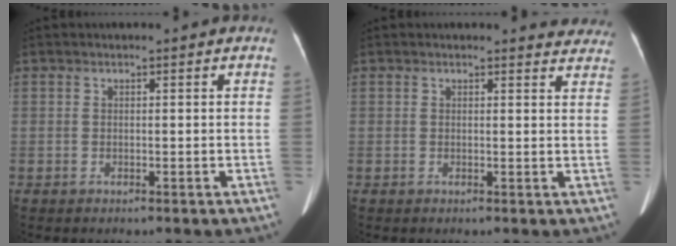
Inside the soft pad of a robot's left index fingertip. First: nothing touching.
{"total": 5.3, "force": [5.1, 1.5, 0.4], "torque": [0.018, -0.018, 0.025]}